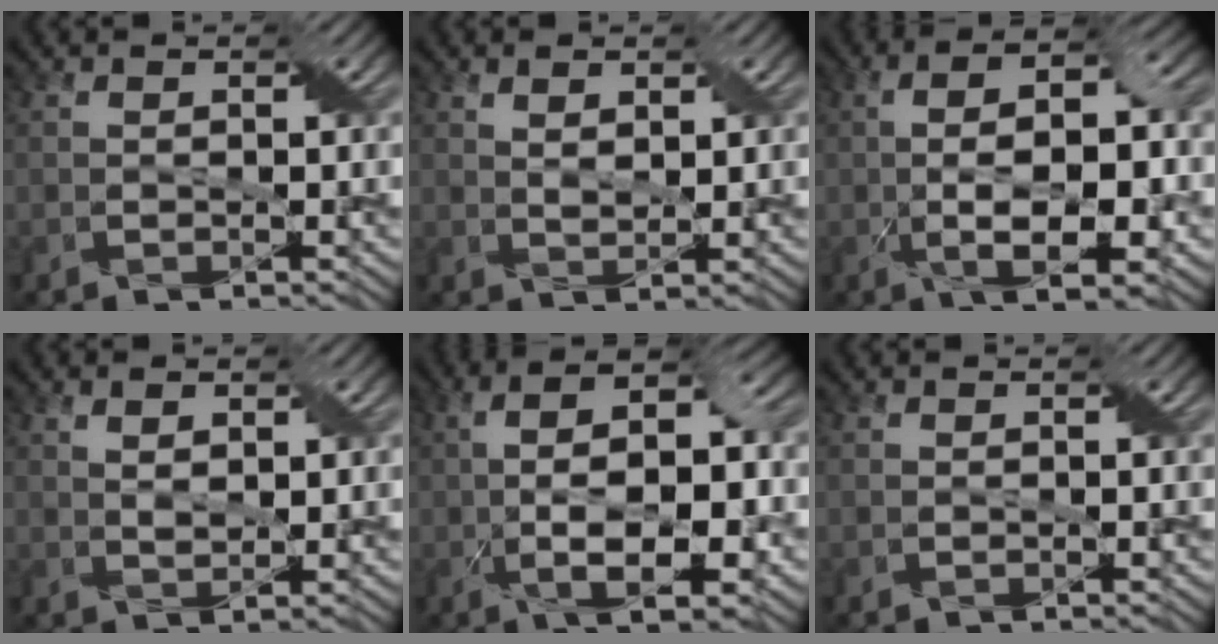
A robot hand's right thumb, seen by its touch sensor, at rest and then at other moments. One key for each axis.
{"total": 2.2, "fx": 1.3, "fy": 1.0, "fz": 1.5, "tx": -0.031, "ty": -0.003, "tz": 0.027}
{"total": 10.2, "fx": -1.6, "fy": 3.6, "fz": 9.4, "tx": -0.166, "ty": 0.003, "tz": -0.027}
{"total": 2.2, "fx": 1.1, "fy": 1.0, "fz": 1.7, "tx": -0.035, "ty": -0.002, "tz": 0.023}
{"total": 11.4, "fx": -1.5, "fy": 4.3, "fz": 10.5, "tx": -0.182, "ty": 0.008, "tz": -0.024}
{"total": 0.0}